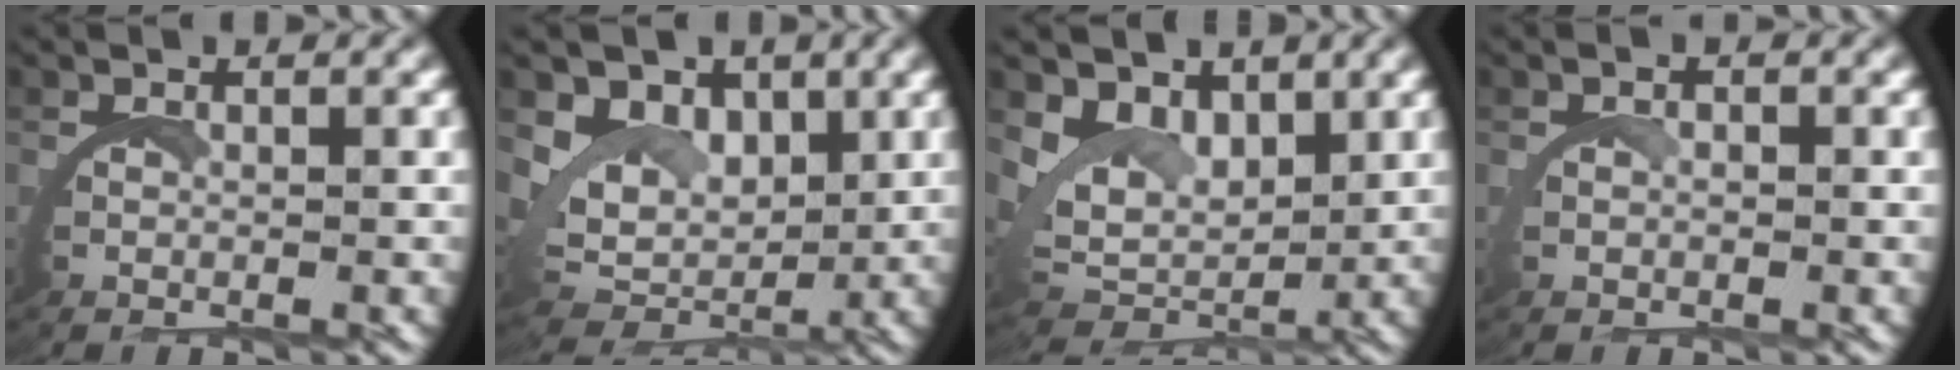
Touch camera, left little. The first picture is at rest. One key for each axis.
{"total": 7.3, "fx": 1.7, "fy": 6.0, "fz": 3.9, "tx": -0.100, "ty": -0.027, "tz": 0.036}
{"total": 6.5, "fx": 2.6, "fy": 4.7, "fz": 3.6, "tx": -0.092, "ty": -0.021, "tz": 0.052}
{"total": 0.5, "fx": 0.3, "fy": 0.0, "fz": 0.5, "tx": -0.012, "ty": -0.001, "tz": 0.004}